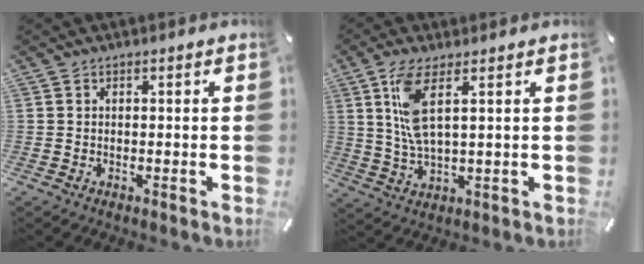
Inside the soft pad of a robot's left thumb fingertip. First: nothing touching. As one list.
[{"total": 9.3, "force": [3.3, 3.0, 8.1], "torque": [-0.184, -0.004, 0.054]}]